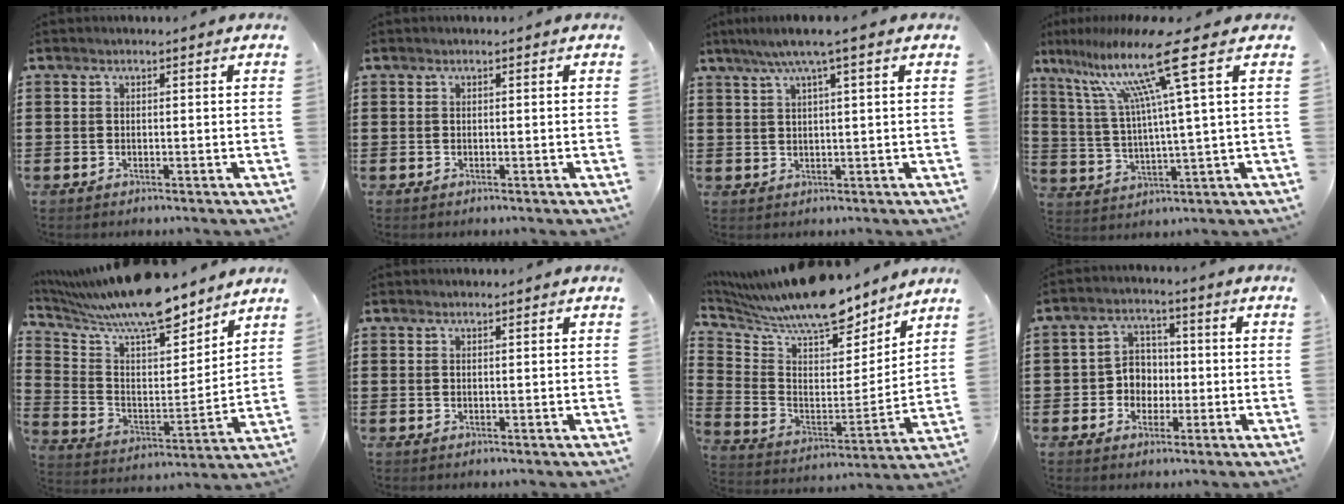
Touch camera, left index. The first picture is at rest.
{"total": 0.0}
{"total": 4.2, "force": [2.4, -0.2, 3.5], "torque": [-0.072, 0.004, 0.040]}
{"total": 14.0, "force": [7.0, -0.6, 12.1], "torque": [-0.249, -0.022, 0.101]}
{"total": 10.7, "force": [9.2, 2.1, 5.0], "torque": [-0.127, -0.061, 0.157]}
{"total": 0.6, "force": [0.6, 0.0, 0.3], "torque": [-0.006, -0.001, 0.011]}
{"total": 11.4, "force": [10.0, 2.6, 4.6], "torque": [-0.117, -0.073, 0.171]}
{"total": 4.6, "force": [-0.9, 4.2, 1.8], "torque": [-0.046, 0.013, -0.020]}